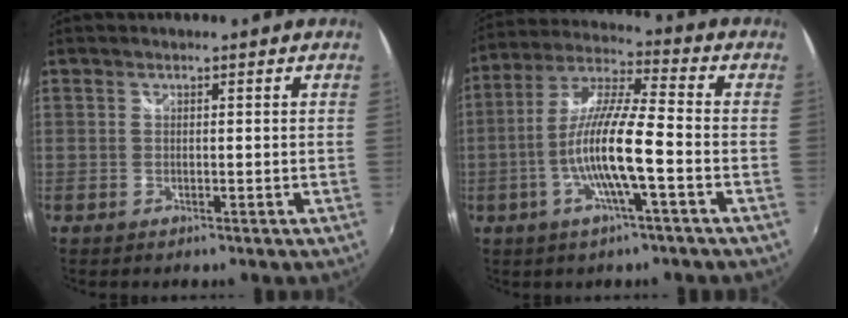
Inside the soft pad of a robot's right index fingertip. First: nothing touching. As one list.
[{"total": 12.6, "force": [-3.8, 0.9, 12.0], "torque": [-0.236, 0.001, -0.075]}]